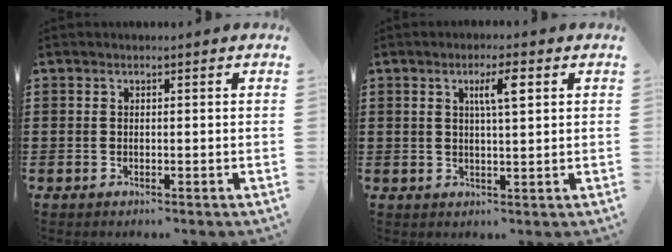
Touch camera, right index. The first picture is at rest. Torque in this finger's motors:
{"motor_torque": [0.18, -0.08, 0.17, 0.04]}